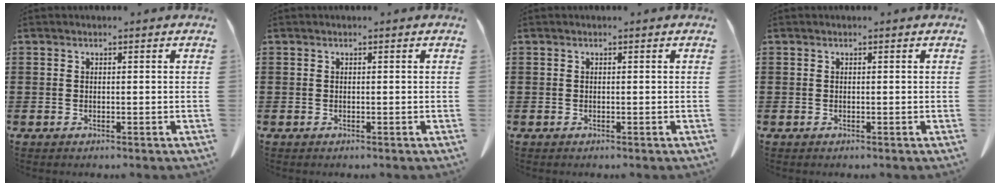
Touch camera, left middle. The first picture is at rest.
{"total": 0.0}
{"total": 0.0}
{"total": 0.0}